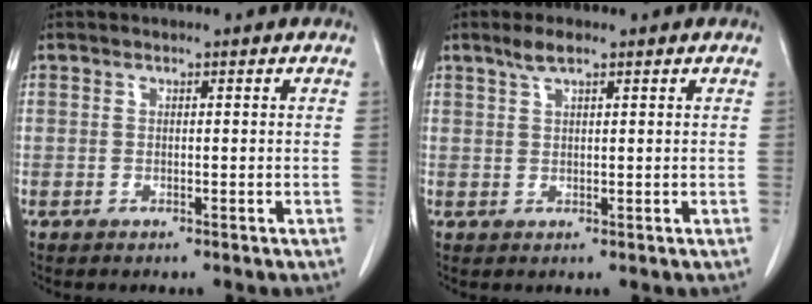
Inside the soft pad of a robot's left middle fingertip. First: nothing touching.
{"total": 2.4, "force": [1.7, 0.4, 1.7], "torque": [-0.039, 0.006, 0.036]}